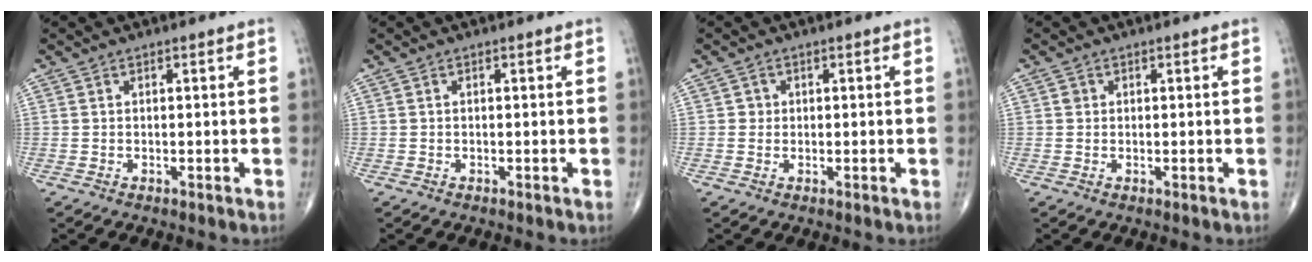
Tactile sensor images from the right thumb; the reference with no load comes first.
{"total": 0.0}
{"total": 1.2, "force": [0.1, 1.2, 0.2], "torque": [0.005, 0.003, 0.000]}
{"total": 0.8, "force": [0.2, 0.8, 0.2], "torque": [0.001, 0.002, 0.003]}